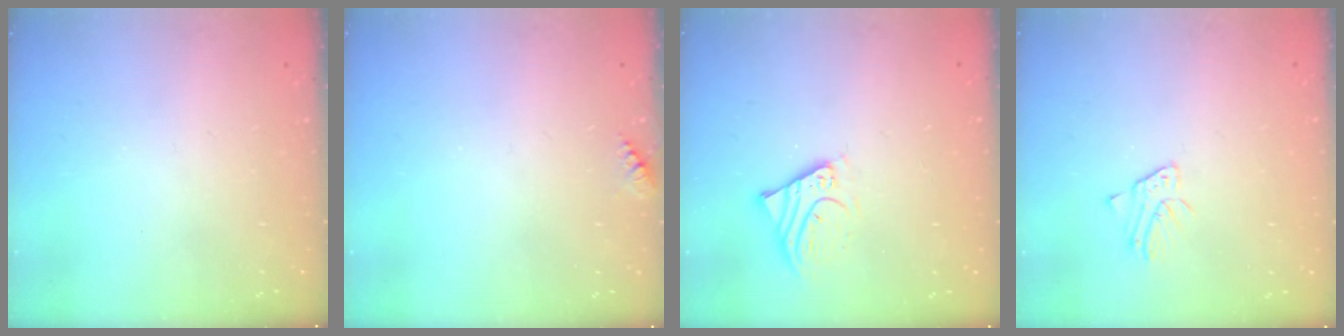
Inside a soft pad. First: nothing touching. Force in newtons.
{"total": 3.5, "press": 3.5, "slide": 0.4}
{"total": 4.2, "press": 4.2, "slide": 0.3}
{"total": 1.7, "press": 1.6, "slide": 0.1}